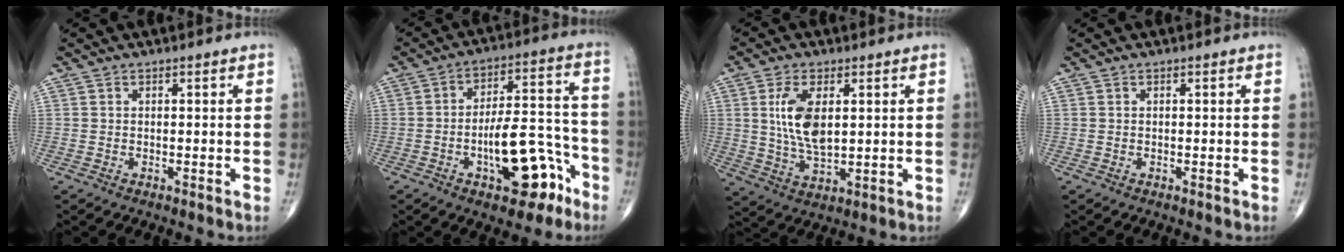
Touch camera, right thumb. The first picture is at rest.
{"total": 15.4, "force": [-6.7, 6.6, 12.2], "torque": [-0.157, 0.058, -0.092]}
{"total": 9.6, "force": [2.0, 4.6, 8.2], "torque": [-0.158, -0.014, 0.044]}
{"total": 0.0}